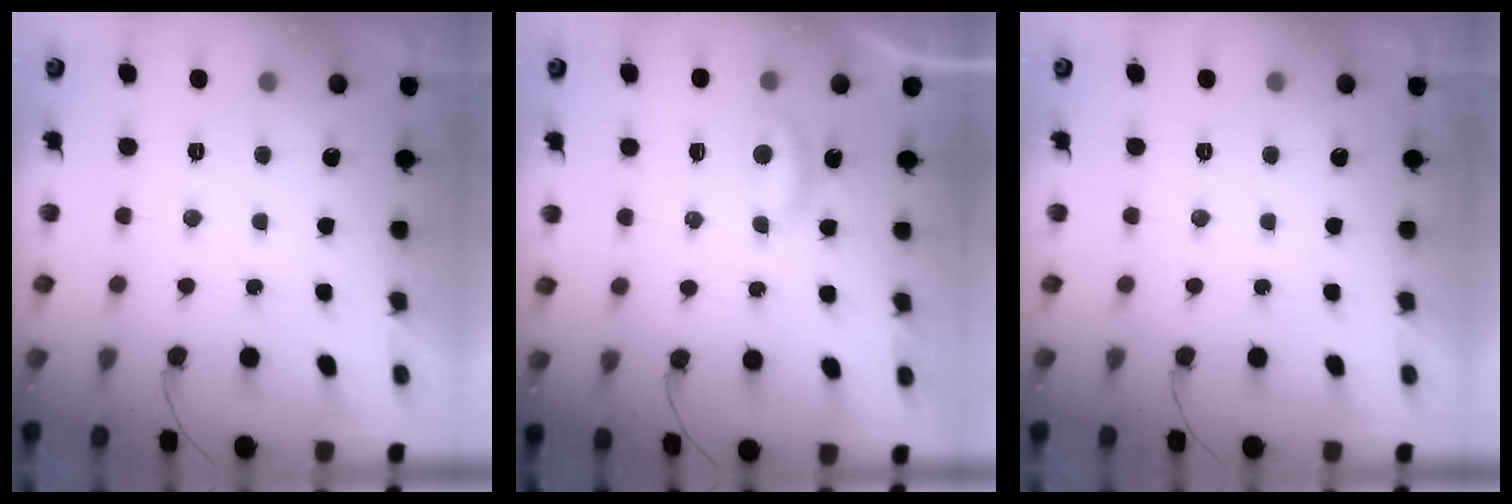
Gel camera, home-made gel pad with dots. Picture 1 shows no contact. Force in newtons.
{"total": 4.0, "press": 3.9, "slide": 0.5}
{"total": 0.0}